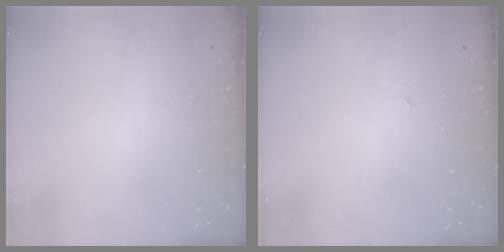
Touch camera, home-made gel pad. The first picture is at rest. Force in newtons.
{"total": 0.6, "press": 0.6, "slide": 0.1}